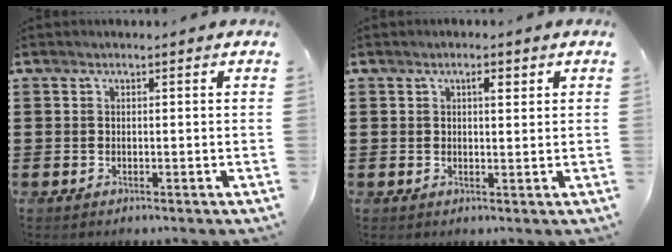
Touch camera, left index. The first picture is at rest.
{"total": 2.3, "force": [1.0, 0.8, 1.9], "torque": [-0.031, 0.003, 0.013]}